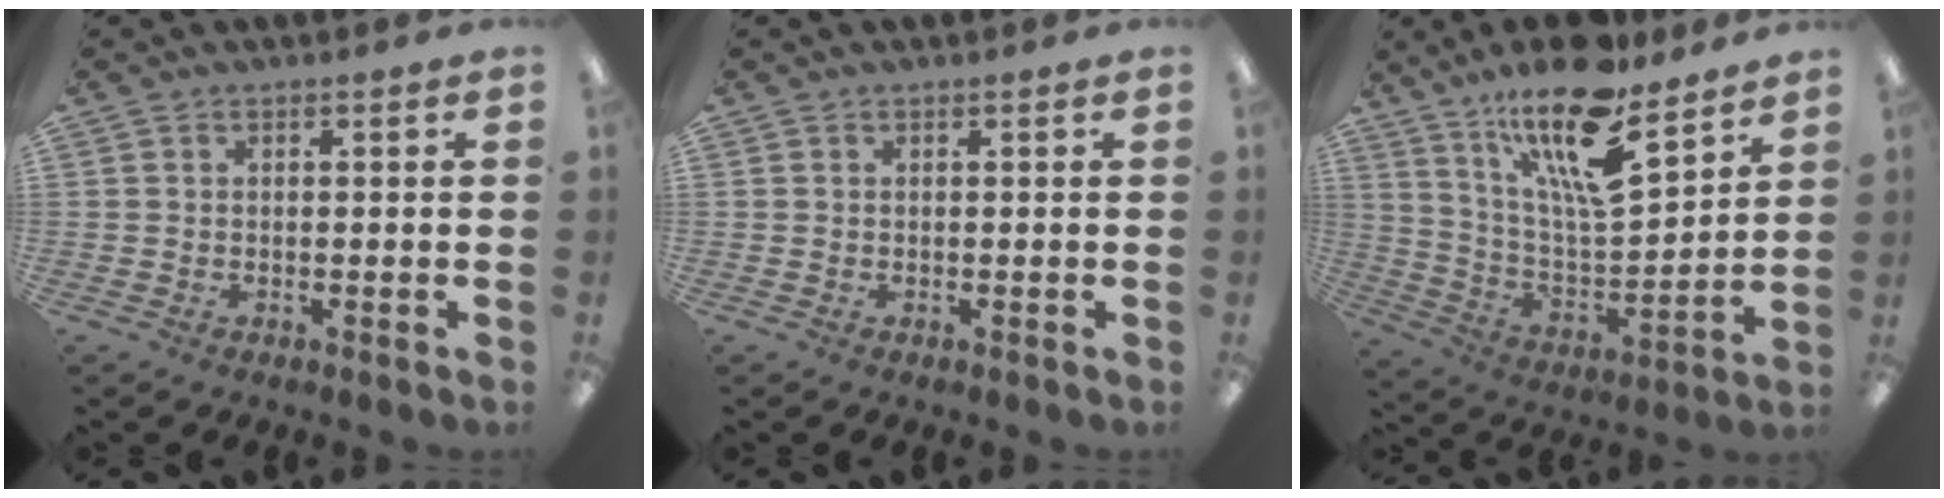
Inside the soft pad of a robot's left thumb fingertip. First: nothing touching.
{"total": 0.0}
{"total": 19.9, "force": [14.1, 5.8, 12.9], "torque": [-0.228, -0.084, 0.237]}